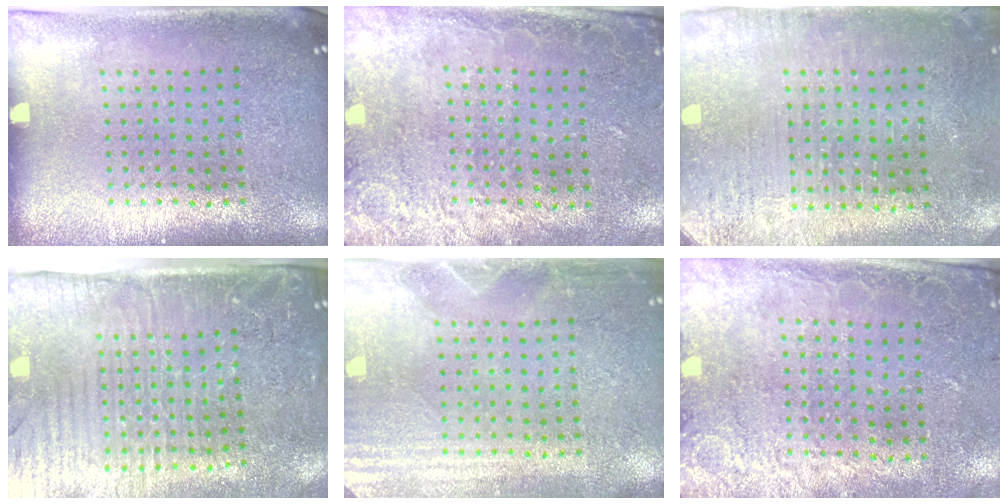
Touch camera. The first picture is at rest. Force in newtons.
{"total": 2.6, "press": 1.9, "slide": 1.8}
{"total": 3.1, "press": 2.6, "slide": 1.7}
{"total": 4.3, "press": 3.7, "slide": 2.2}
{"total": 3.4, "press": 3.4, "slide": 0.5}
{"total": 2.6, "press": 1.9, "slide": 1.8}